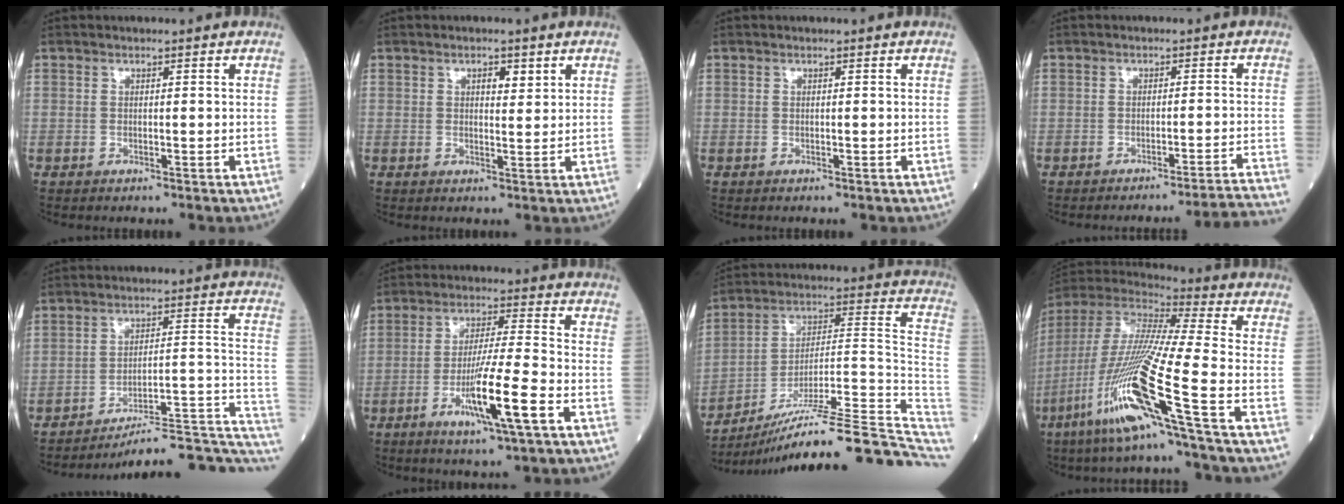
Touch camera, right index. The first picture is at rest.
{"total": 2.3, "force": [1.2, 0.9, 1.7], "torque": [-0.024, -0.002, 0.018]}
{"total": 0.0}
{"total": 10.4, "force": [-9.7, -3.4, 1.6], "torque": [0.011, -0.018, -0.119]}
{"total": 15.3, "force": [-12.8, 2.7, 7.8], "torque": [-0.051, 0.063, -0.171]}
{"total": 11.0, "force": [-4.6, -0.3, 10.0], "torque": [-0.184, -0.013, -0.085]}
{"total": 24.3, "force": [-19.3, 2.0, 14.6], "torque": [-0.141, 0.045, -0.291]}
{"total": 20.6, "force": [-9.1, -0.9, 18.4], "torque": [-0.411, -0.050, -0.189]}